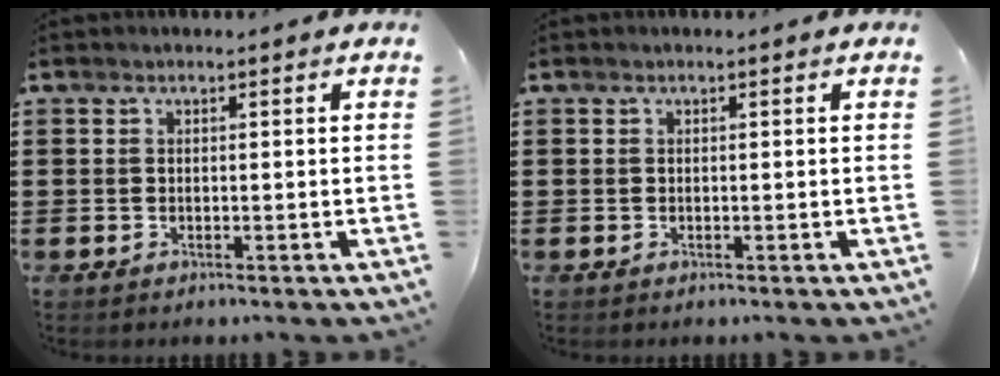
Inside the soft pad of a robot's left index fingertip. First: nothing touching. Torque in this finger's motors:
{"motor_torque": [0.00, 0.00, 0.00, -0.01]}